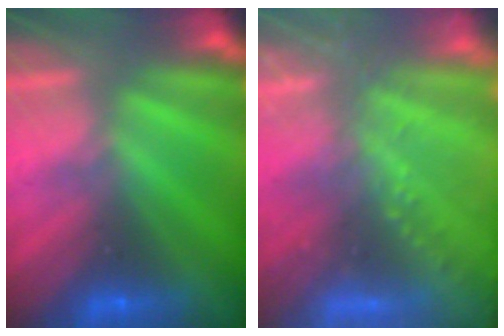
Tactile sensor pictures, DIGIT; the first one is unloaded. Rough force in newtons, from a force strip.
{"total": 11.8}